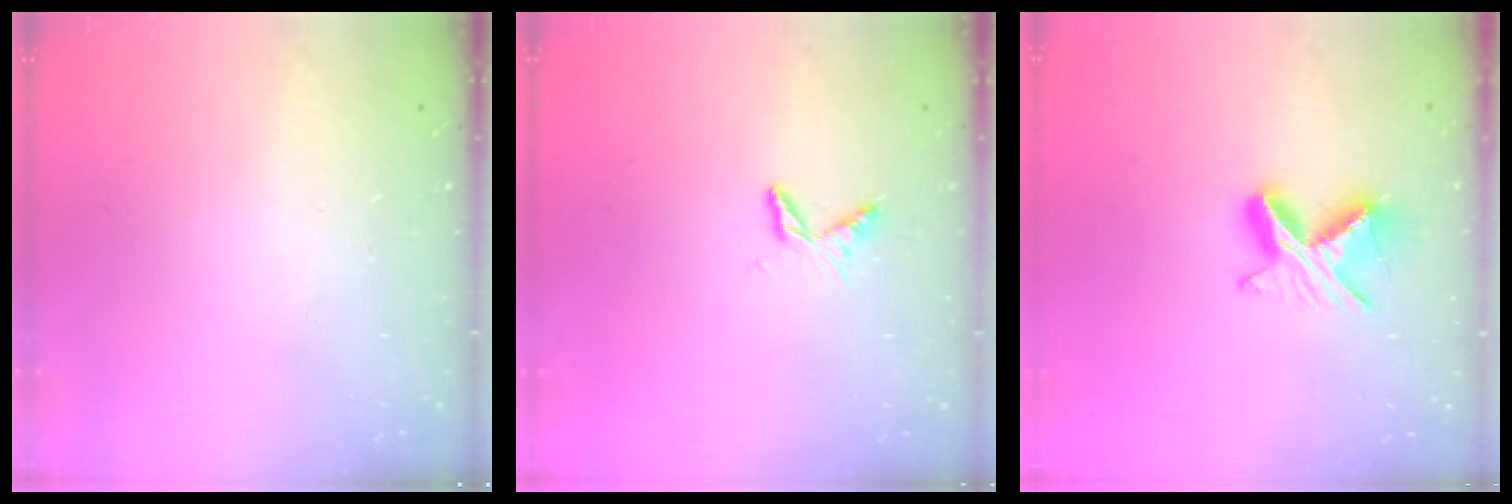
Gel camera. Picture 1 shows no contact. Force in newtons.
{"total": 5.9, "press": 5.9, "slide": 0.5}
{"total": 8.7, "press": 8.7, "slide": 0.6}